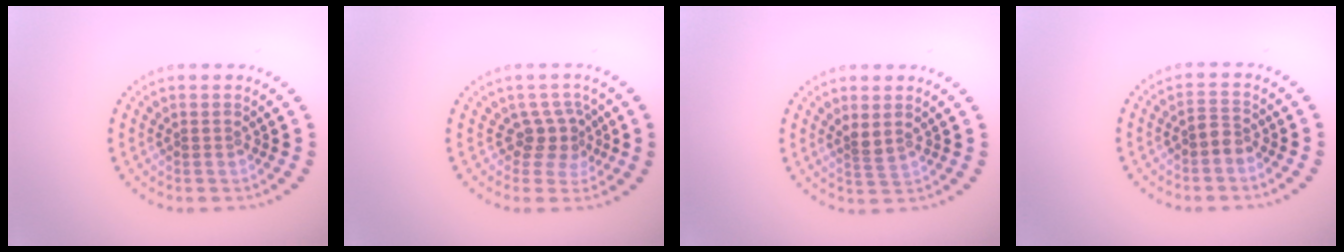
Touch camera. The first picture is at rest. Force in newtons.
{"total": 2.5, "press": 1.8, "slide": 1.7}
{"total": 1.4, "press": 1.1, "slide": 0.8}
{"total": 1.5, "press": 1.4, "slide": 0.7}